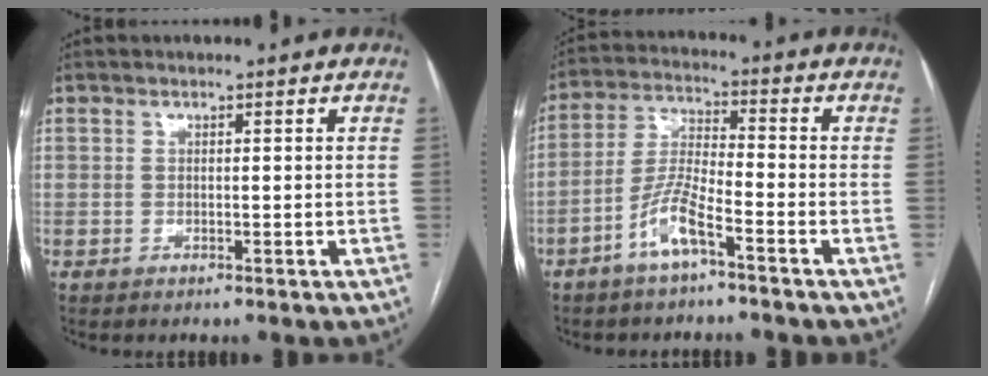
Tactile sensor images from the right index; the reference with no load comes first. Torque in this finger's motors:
{"motor_torque": [0.86, -0.16, 0.18, 0.08]}